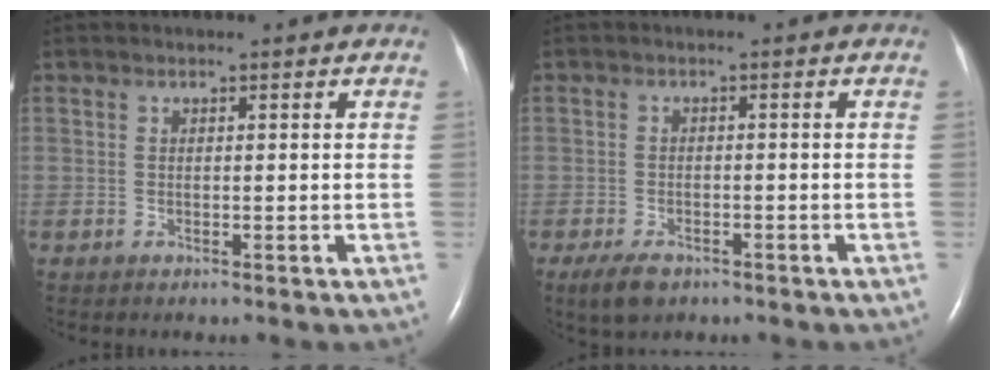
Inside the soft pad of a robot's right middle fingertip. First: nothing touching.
{"total": 3.9, "force": [-2.6, 1.9, 2.2], "torque": [-0.050, -0.006, -0.040]}